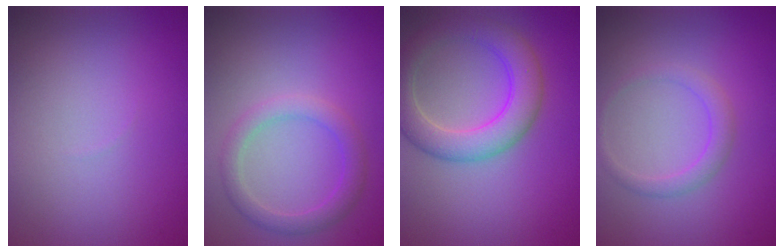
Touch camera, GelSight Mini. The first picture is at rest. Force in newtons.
{"total": 2.7, "press": 2.7, "slide": 0.0}
{"total": 5.4, "press": 5.3, "slide": 0.3}
{"total": 1.8, "press": 1.8, "slide": 0.0}